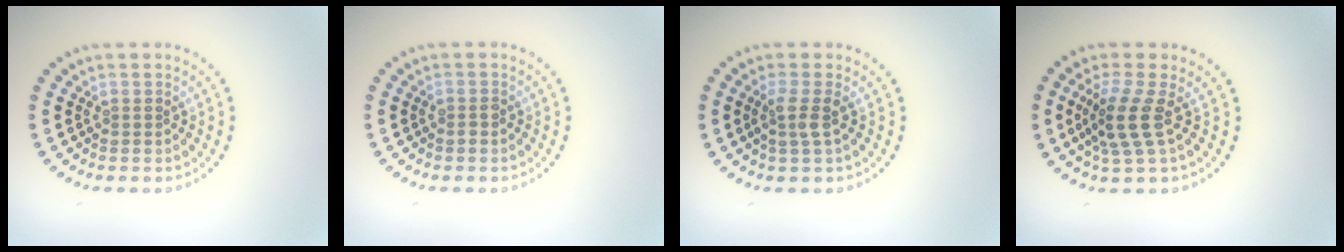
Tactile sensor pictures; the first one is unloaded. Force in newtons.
{"total": 0.8, "press": 0.7, "slide": 0.4}
{"total": 1.9, "press": 1.5, "slide": 1.2}
{"total": 3.4, "press": 2.7, "slide": 2.1}